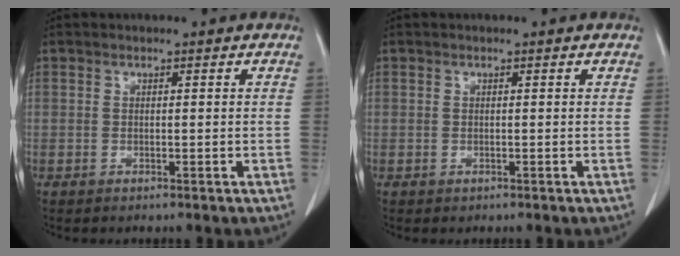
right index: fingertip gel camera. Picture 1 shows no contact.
{"total": 0.0}